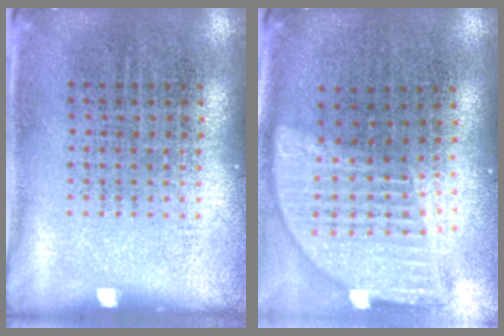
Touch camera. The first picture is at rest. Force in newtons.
{"total": 2.0, "press": 1.6, "slide": 1.2}